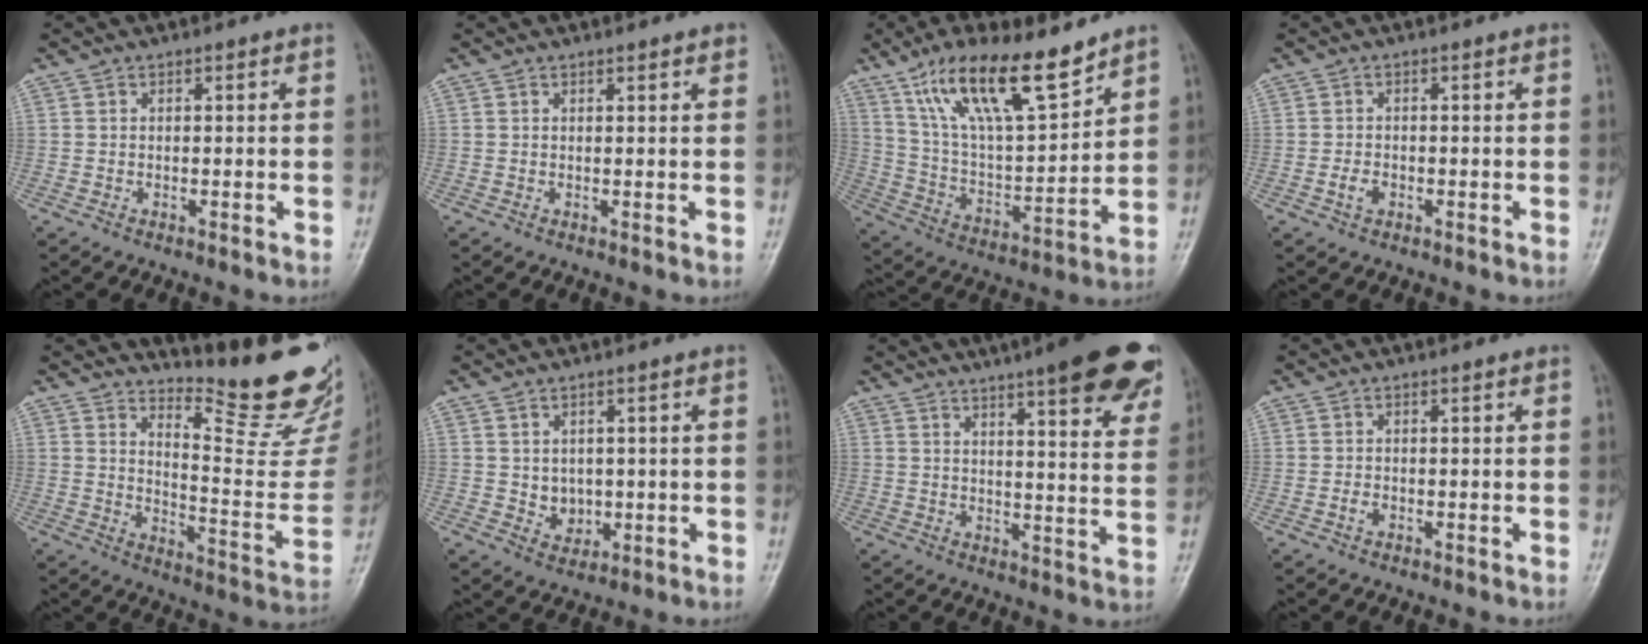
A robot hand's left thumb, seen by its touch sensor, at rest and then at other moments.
{"total": 1.4, "force": [1.2, 0.1, 0.8], "torque": [-0.008, -0.004, 0.016]}
{"total": 18.4, "force": [12.5, 5.4, 12.4], "torque": [-0.193, -0.056, 0.237]}
{"total": 2.0, "force": [-0.3, 1.2, 1.5], "torque": [-0.022, 0.006, -0.002]}
{"total": 19.2, "force": [16.4, 3.8, 9.2], "torque": [-0.088, -0.171, 0.217]}
{"total": 3.6, "force": [0.5, 3.0, 1.9], "torque": [-0.013, -0.008, 0.019]}
{"total": 21.0, "force": [14.2, 4.0, 15.0], "torque": [-0.172, -0.044, 0.174]}
{"total": 1.2, "force": [0.0, 0.7, 1.0], "torque": [-0.014, 0.006, 0.002]}